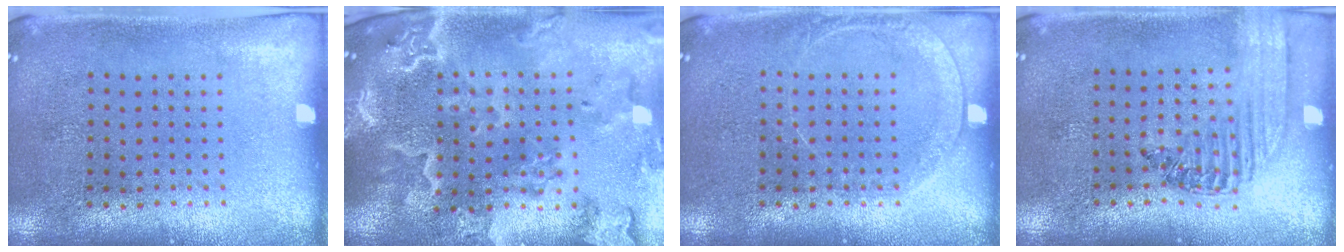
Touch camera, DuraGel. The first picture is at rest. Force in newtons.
{"total": 4.0, "press": 3.3, "slide": 2.2}
{"total": 1.4, "press": 1.4, "slide": 0.1}
{"total": 1.5, "press": 1.3, "slide": 0.7}